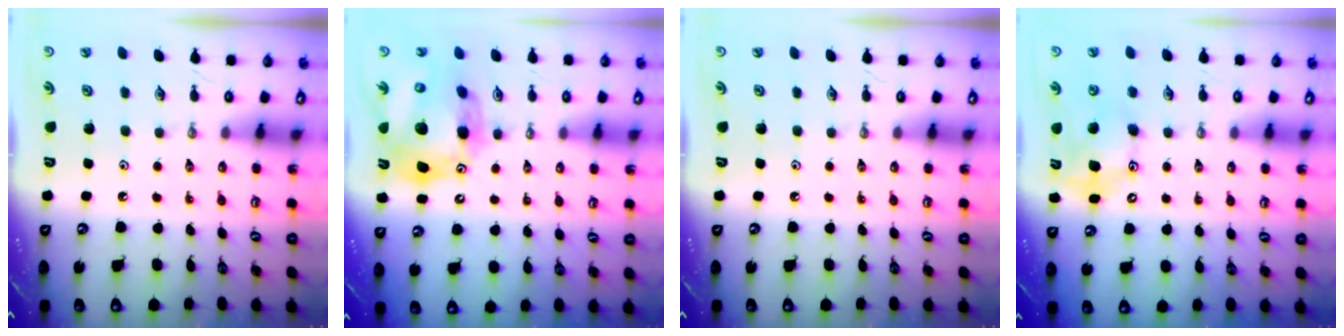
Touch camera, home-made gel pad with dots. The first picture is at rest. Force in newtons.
{"total": 17.4, "press": 17.2, "slide": 2.7}
{"total": 0.0}
{"total": 11.8, "press": 11.5, "slide": 2.6}